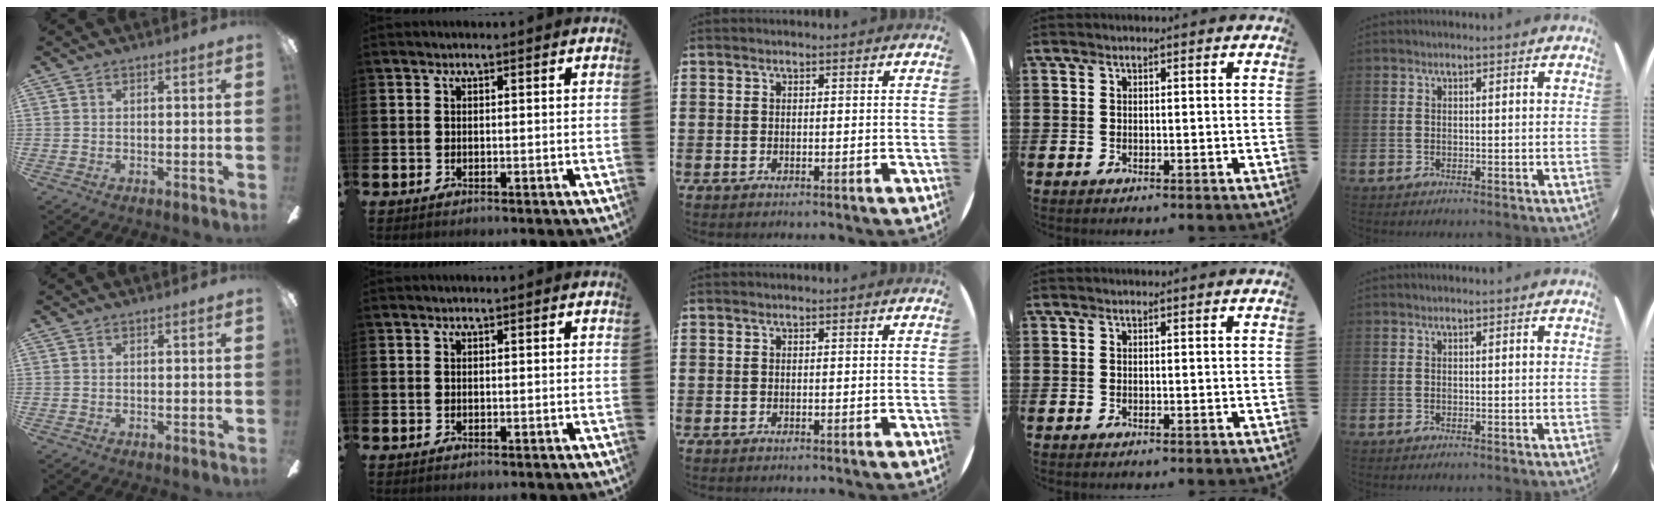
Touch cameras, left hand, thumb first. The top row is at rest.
{}